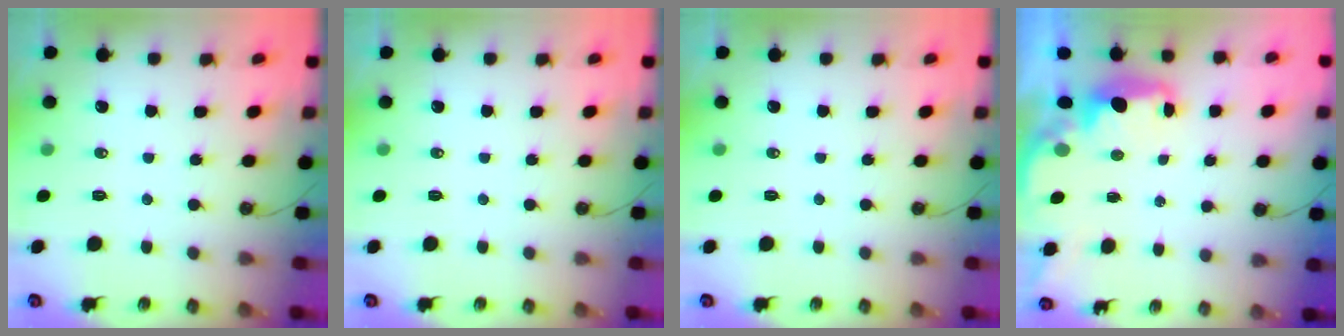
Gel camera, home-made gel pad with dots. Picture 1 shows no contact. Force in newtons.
{"total": 0.0}
{"total": 0.0}
{"total": 2.8, "press": 2.8, "slide": 0.4}